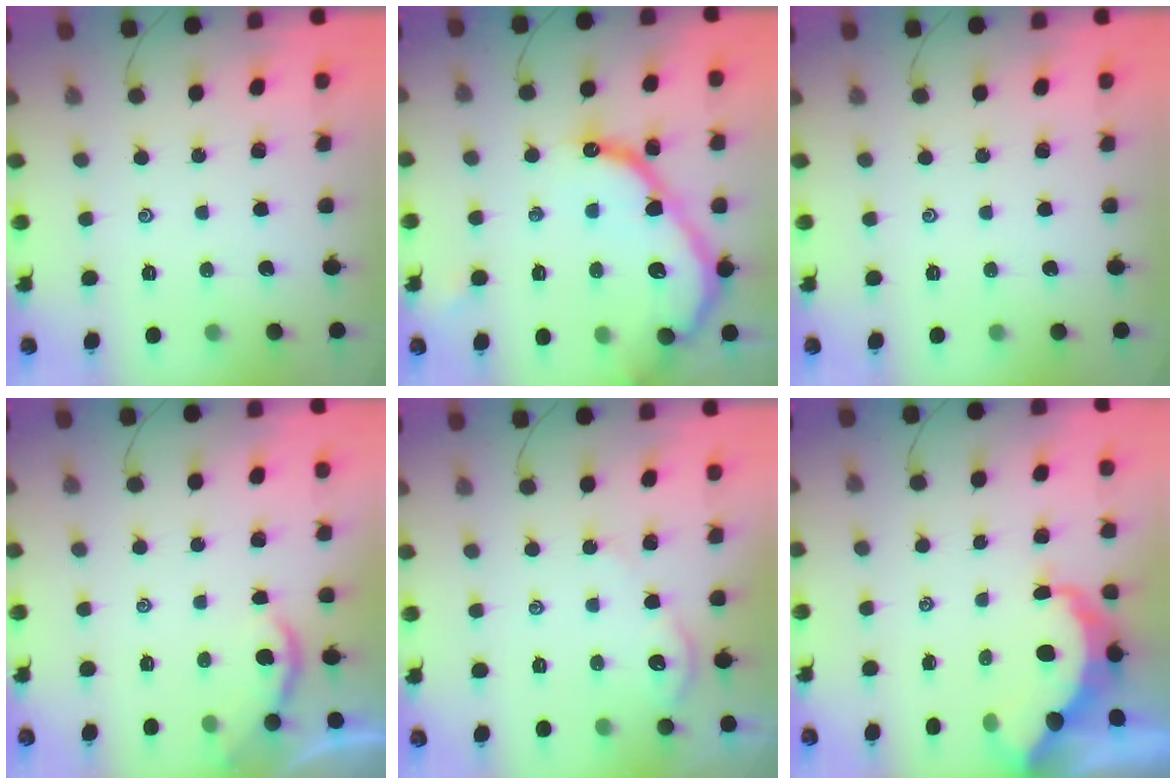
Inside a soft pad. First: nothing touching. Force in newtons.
{"total": 16.8, "press": 16.8, "slide": 1.3}
{"total": 0.0}
{"total": 1.7, "press": 1.7, "slide": 0.3}
{"total": 2.4, "press": 2.4, "slide": 0.3}
{"total": 7.8, "press": 7.7, "slide": 0.8}